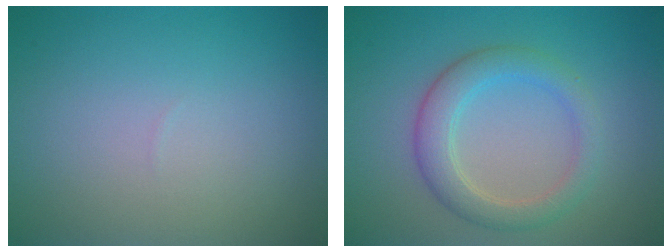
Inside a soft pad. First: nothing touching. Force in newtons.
{"total": 3.6, "press": 3.6, "slide": 0.1}